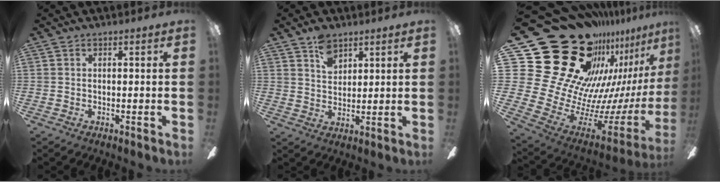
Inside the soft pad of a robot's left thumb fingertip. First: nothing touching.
{"total": 6.2, "force": [4.1, 3.8, 2.4], "torque": [-0.037, -0.010, 0.075]}
{"total": 38.4, "force": [20.9, 22.5, 23.1], "torque": [-0.341, -0.220, 0.469]}